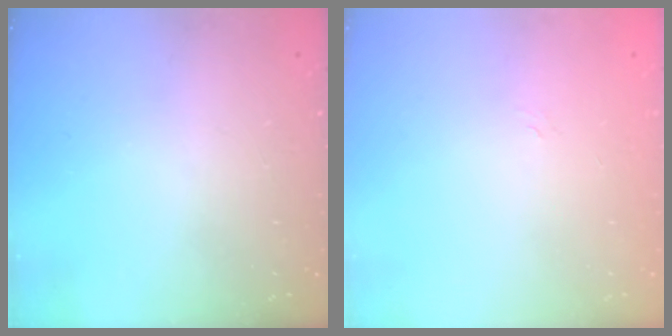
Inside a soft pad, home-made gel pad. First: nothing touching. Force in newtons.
{"total": 2.3, "press": 2.0, "slide": 1.1}